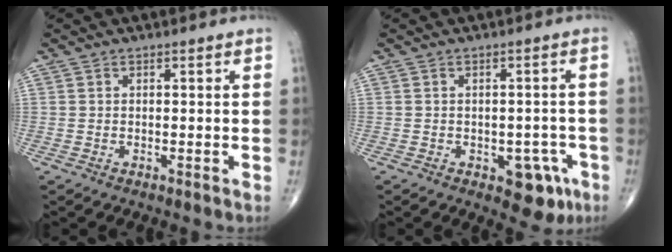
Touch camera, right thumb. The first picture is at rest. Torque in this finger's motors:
{"motor_torque": [0.63, 0.41, 0.43, -0.58, 0.01]}